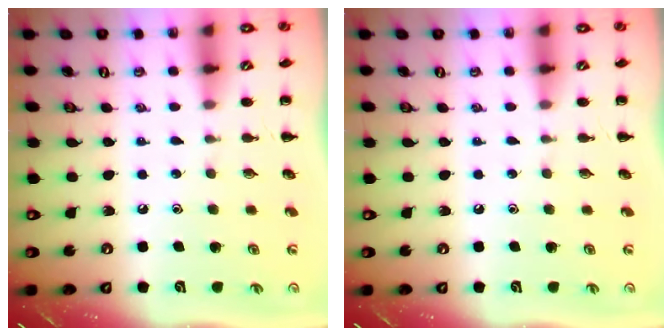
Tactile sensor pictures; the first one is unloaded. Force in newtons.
{"total": 0.0}